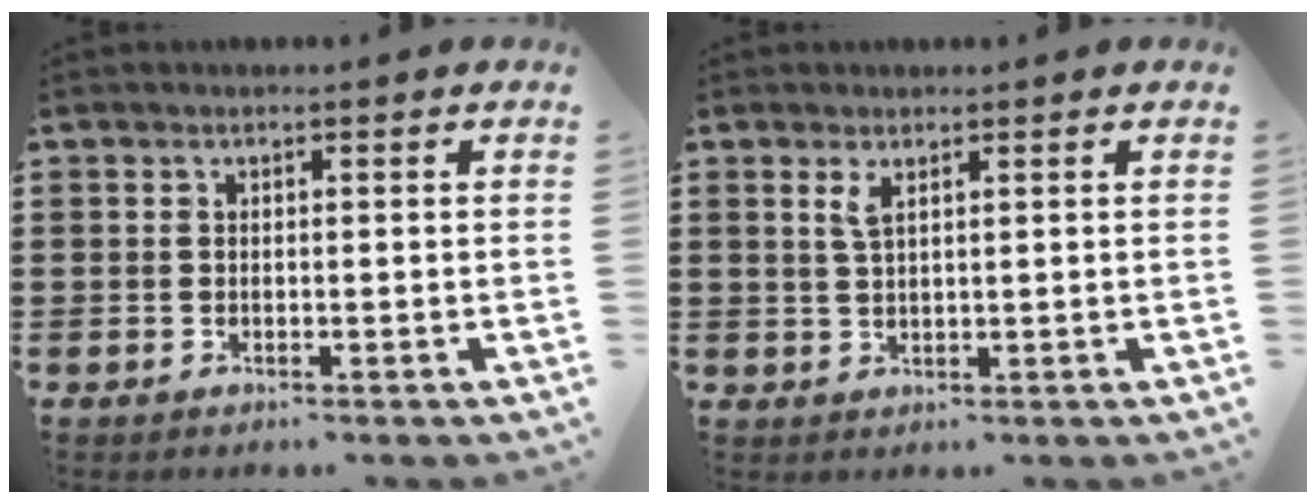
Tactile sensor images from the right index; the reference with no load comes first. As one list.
[{"total": 1.9, "force": [1.1, 0.5, 1.5], "torque": [-0.032, 0.002, 0.019]}]